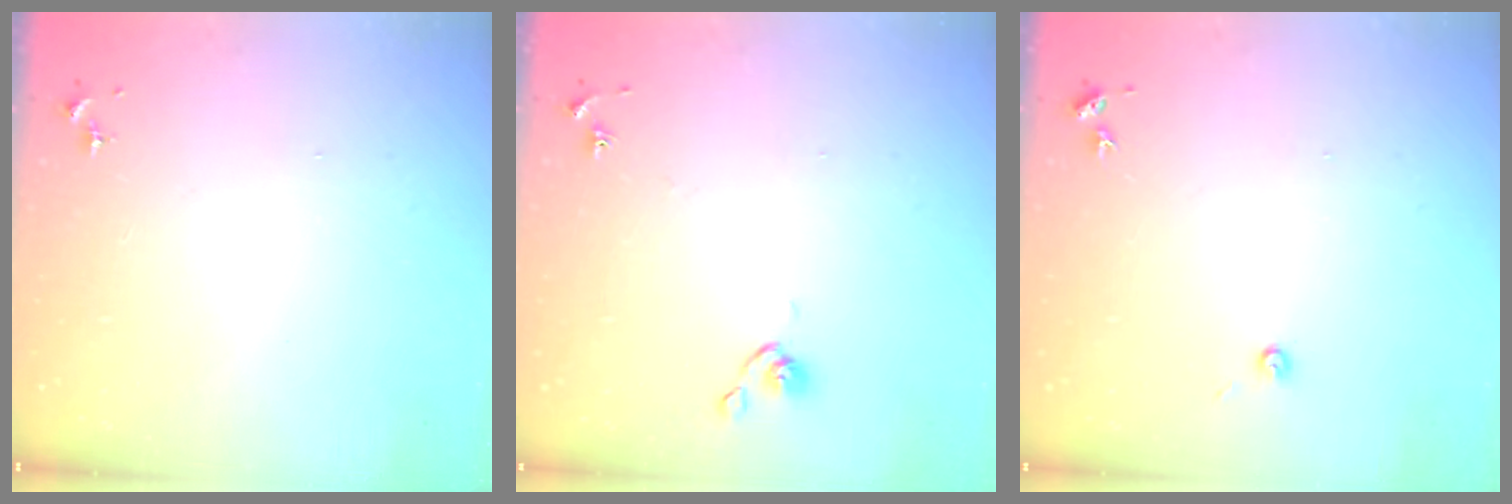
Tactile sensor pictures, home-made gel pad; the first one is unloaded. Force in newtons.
{"total": 4.9, "press": 4.9, "slide": 0.7}
{"total": 3.0, "press": 3.0, "slide": 0.3}